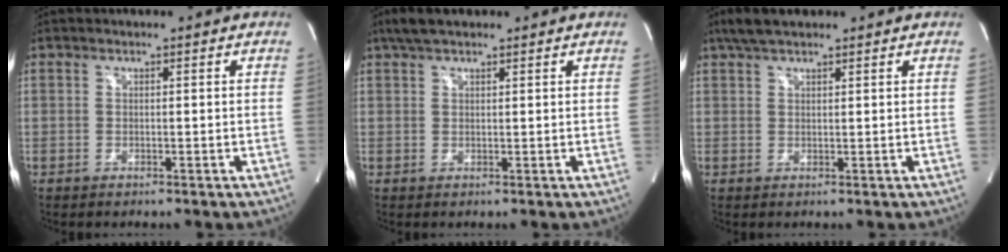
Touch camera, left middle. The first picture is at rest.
{"total": 4.1, "force": [3.1, 1.4, 2.3], "torque": [-0.050, 0.020, 0.058]}
{"total": 4.5, "force": [3.5, 1.3, 2.5], "torque": [-0.054, 0.020, 0.066]}